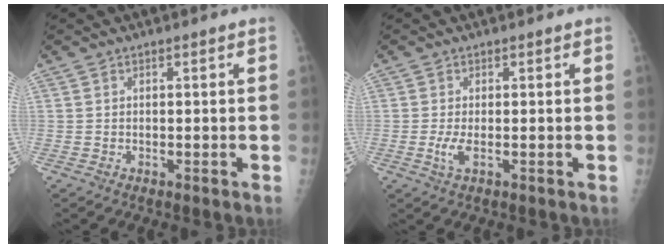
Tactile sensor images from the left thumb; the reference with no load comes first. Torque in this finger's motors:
{"motor_torque": [-0.26, 0.26, 0.14, -0.12, 0.00]}